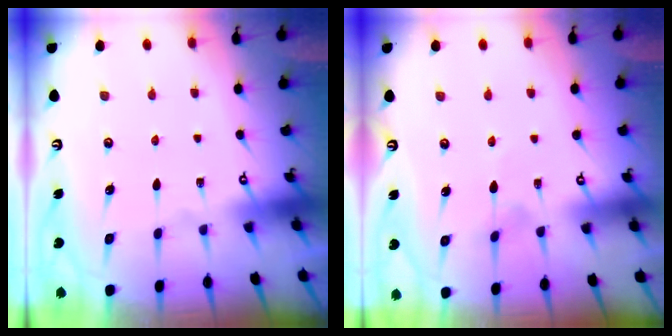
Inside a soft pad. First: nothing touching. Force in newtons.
{"total": 2.2, "press": 2.2, "slide": 0.3}